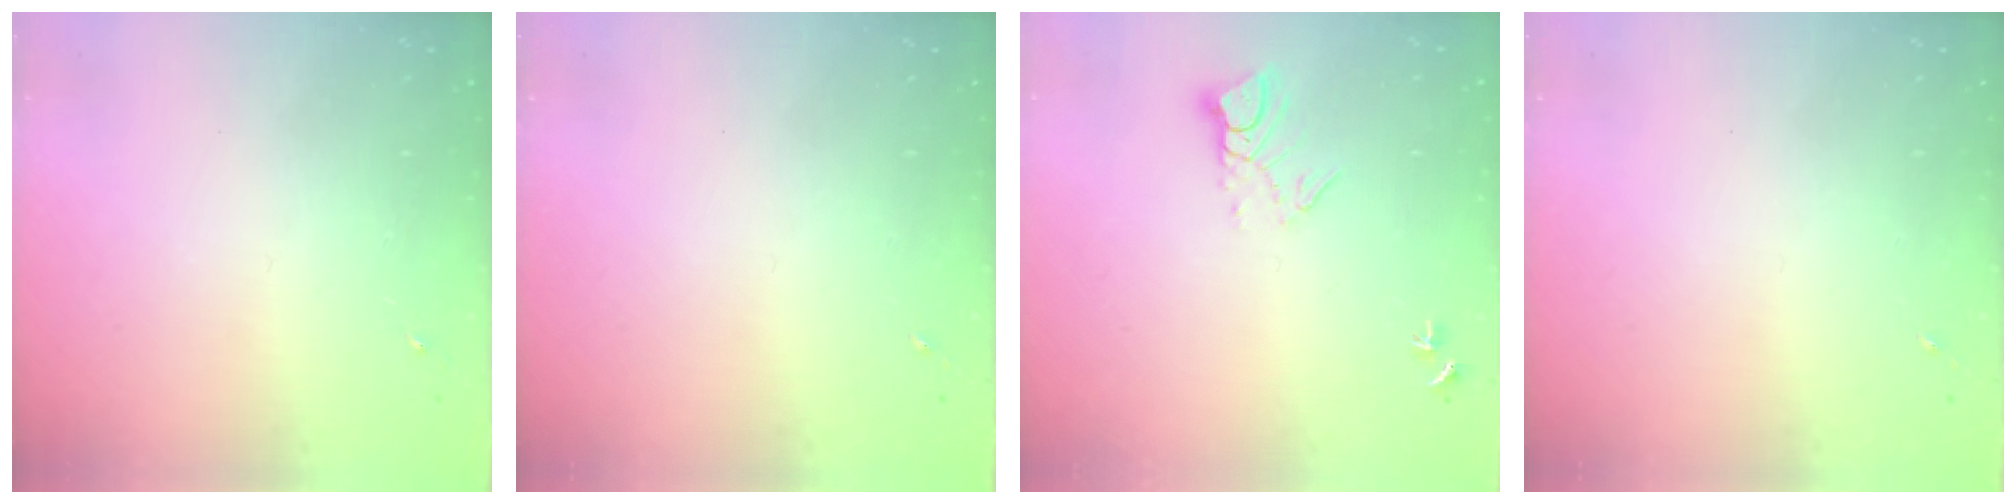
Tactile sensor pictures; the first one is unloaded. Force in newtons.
{"total": 0.0}
{"total": 5.9, "press": 5.9, "slide": 0.5}
{"total": 0.0}